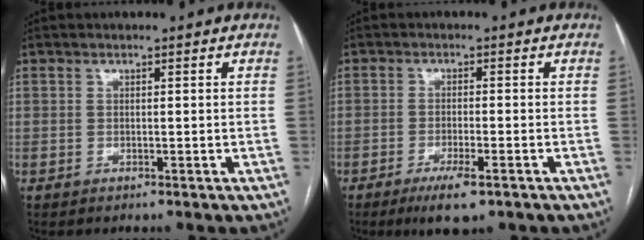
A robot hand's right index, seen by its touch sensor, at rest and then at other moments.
{"total": 5.3, "force": [-3.2, 0.9, 4.2], "torque": [-0.078, -0.011, -0.049]}